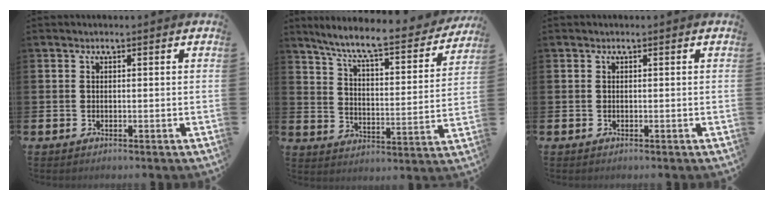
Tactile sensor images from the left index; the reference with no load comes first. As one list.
[{"total": 8.0, "force": [7.2, 0.8, 3.5], "torque": [-0.089, -0.053, 0.116]}, {"total": 0.0}]